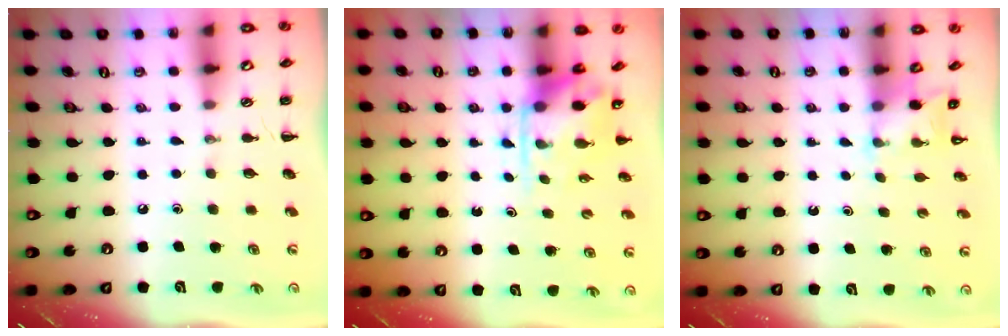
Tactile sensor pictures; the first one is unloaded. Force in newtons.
{"total": 3.7, "press": 3.7, "slide": 0.6}
{"total": 2.7, "press": 2.6, "slide": 0.9}